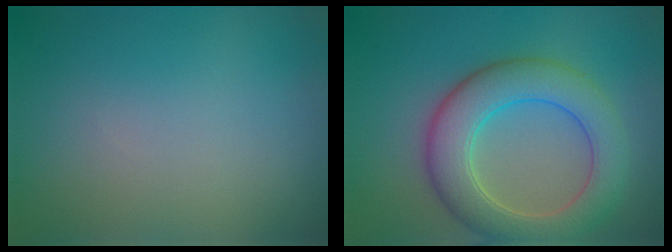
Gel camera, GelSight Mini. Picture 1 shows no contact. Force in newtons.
{"total": 7.1, "press": 7.1, "slide": 0.3}